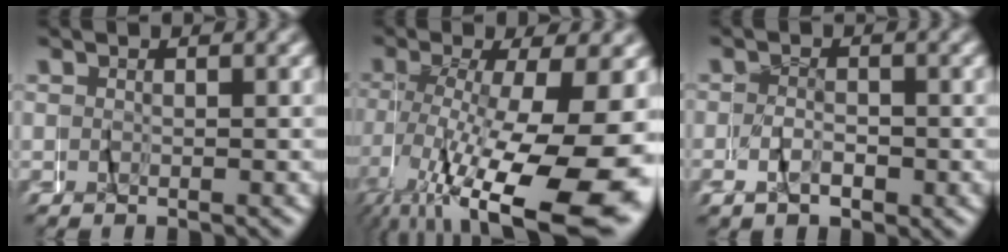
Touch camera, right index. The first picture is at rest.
{"total": 12.6, "force": [-4.1, 4.7, 10.9], "torque": [-0.183, -0.035, -0.034]}
{"total": 2.1, "force": [-0.7, 1.8, 0.8], "torque": [-0.009, 0.000, -0.019]}